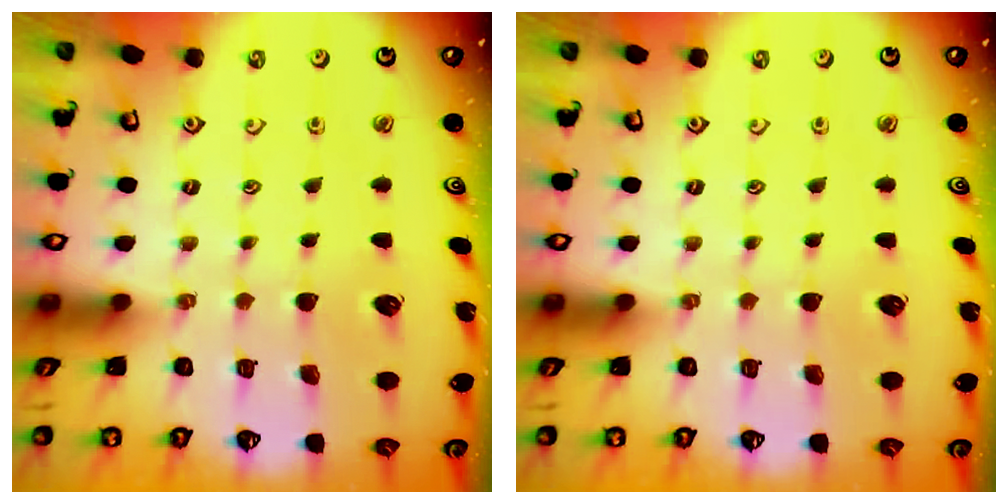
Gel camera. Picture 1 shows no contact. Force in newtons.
{"total": 0.0}